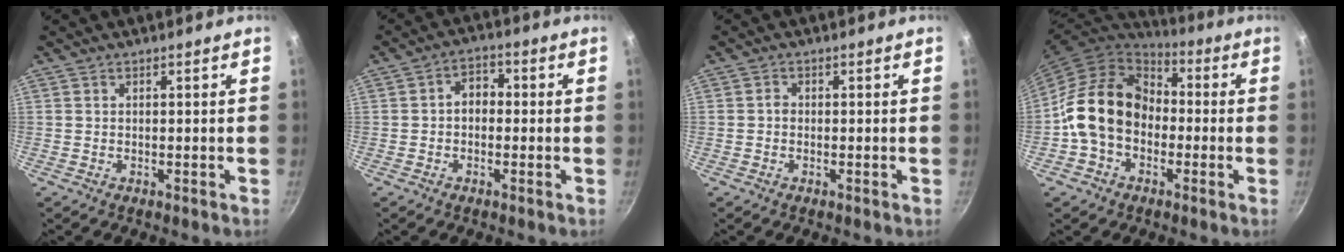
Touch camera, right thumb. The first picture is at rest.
{"total": 4.5, "force": [-0.3, 3.4, 2.9], "torque": [-0.020, 0.015, -0.013]}
{"total": 1.1, "force": [-0.2, 1.0, 0.5], "torque": [-0.008, 0.006, -0.006]}
{"total": 16.5, "force": [-1.7, 12.8, 10.3], "torque": [-0.151, 0.045, -0.044]}